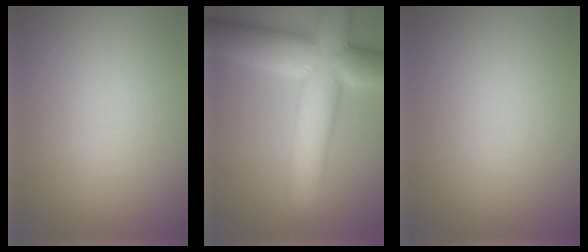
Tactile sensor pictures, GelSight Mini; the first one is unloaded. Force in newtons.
{"total": 11.8, "press": 11.8, "slide": 0.6}
{"total": 0.0}